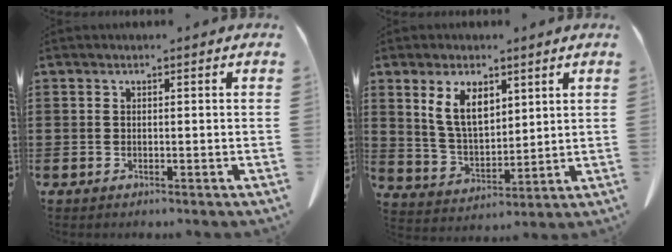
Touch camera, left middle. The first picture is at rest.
{"total": 7.9, "force": [4.4, 4.1, 5.2], "torque": [-0.116, 0.004, 0.084]}